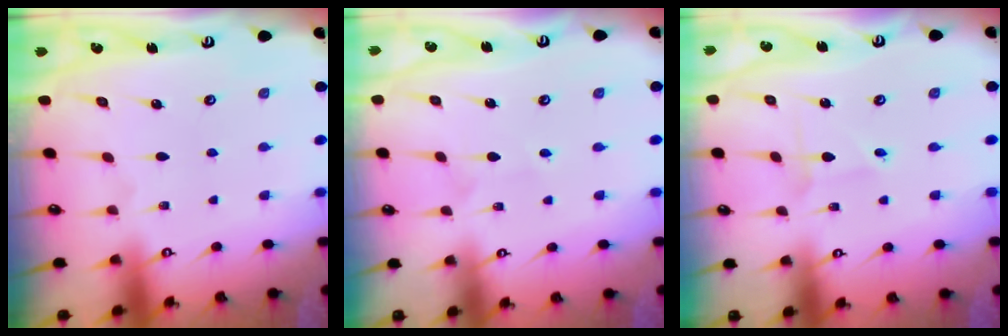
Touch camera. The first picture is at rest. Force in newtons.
{"total": 2.9, "press": 2.8, "slide": 0.4}
{"total": 2.0, "press": 2.0, "slide": 0.1}